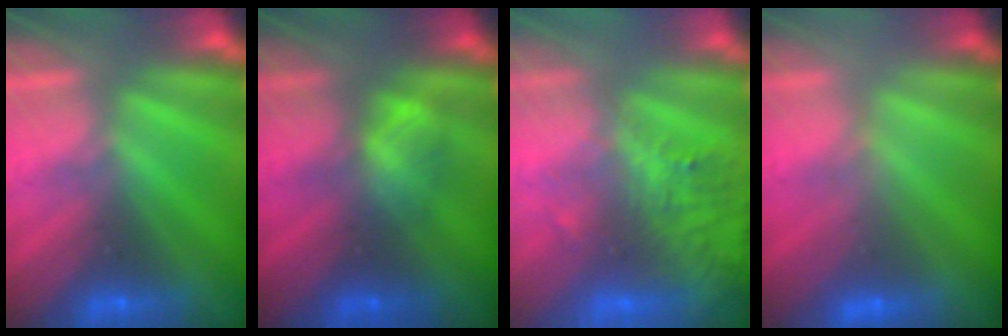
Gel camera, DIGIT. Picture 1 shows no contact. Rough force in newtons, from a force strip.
{"total": 2.3}
{"total": 7.0}
{"total": 2.9}